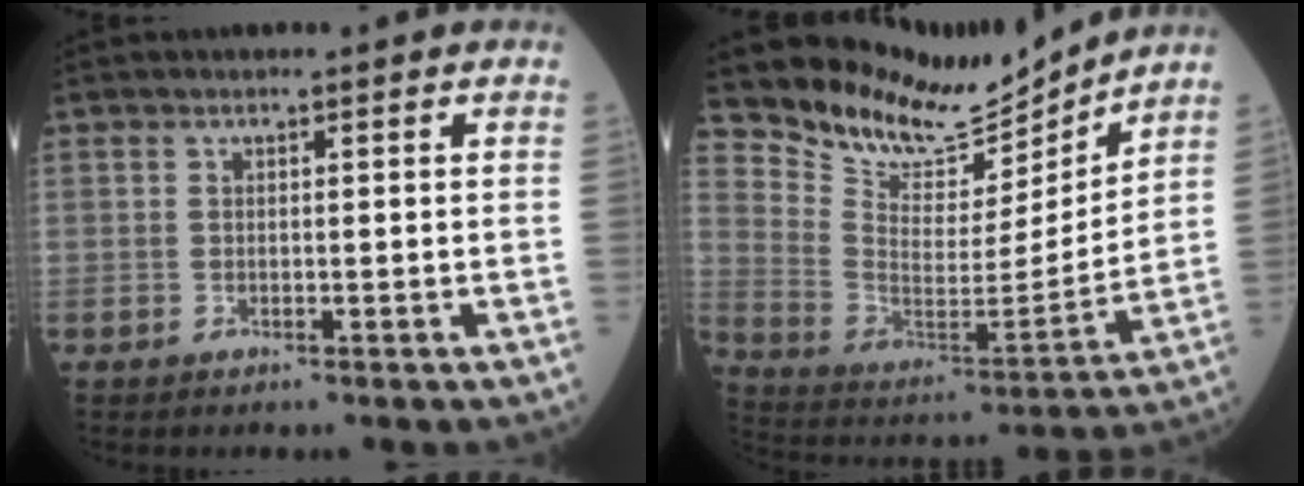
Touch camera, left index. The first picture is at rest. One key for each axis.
{"total": 13.1, "fx": 12.9, "fy": 2.2, "fz": 1.0, "tx": -0.039, "ty": -0.032, "tz": 0.230}